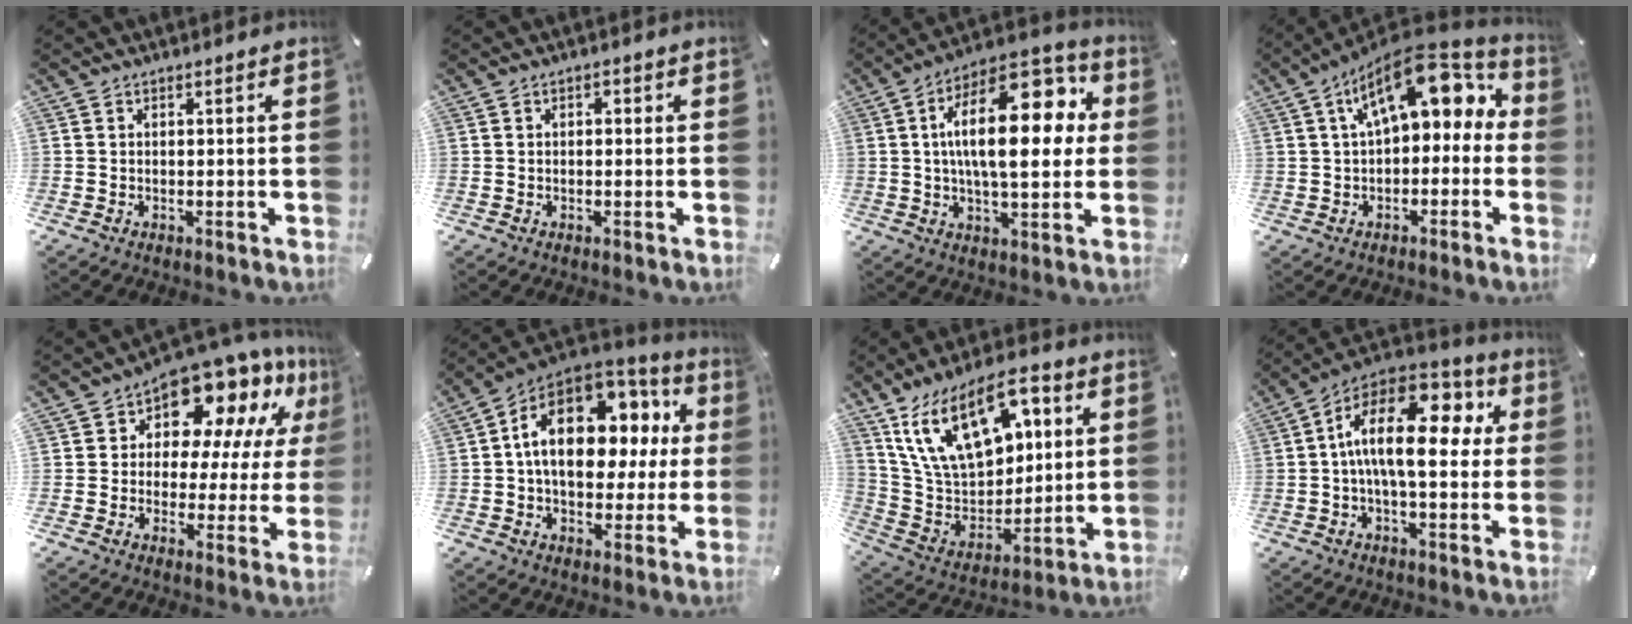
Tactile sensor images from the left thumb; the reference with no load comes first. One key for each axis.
{"total": 1.0, "fx": 0.0, "fy": 0.9, "fz": 0.4, "tx": -0.010, "ty": 0.007, "tz": -0.002}
{"total": 22.7, "fx": 5.1, "fy": 10.5, "fz": 19.5, "tx": -0.310, "ty": -0.018, "tz": 0.073}
{"total": 15.7, "fx": 6.6, "fy": 8.0, "fz": 11.9, "tx": -0.185, "ty": -0.026, "tz": 0.114}
{"total": 13.1, "fx": 9.7, "fy": 6.7, "fz": 5.6, "tx": -0.097, "ty": -0.082, "tz": 0.169}
{"total": 20.2, "fx": 4.7, "fy": 13.0, "fz": 14.8, "tx": -0.252, "ty": -0.016, "tz": 0.079}
{"total": 21.3, "fx": 10.8, "fy": 12.6, "fz": 13.4, "tx": -0.266, "ty": -0.041, "tz": 0.193}
{"total": 20.2, "fx": 3.3, "fy": 9.9, "fz": 17.3, "tx": -0.298, "ty": -0.016, "tz": 0.051}